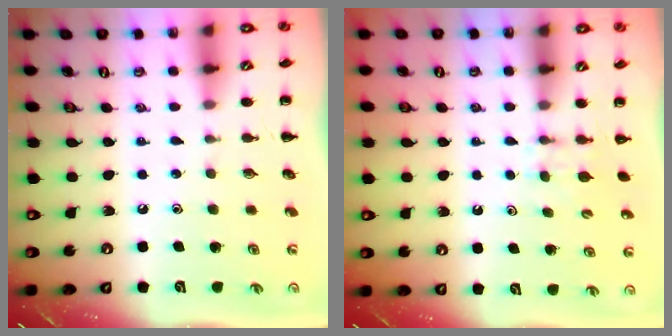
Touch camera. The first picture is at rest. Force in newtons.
{"total": 4.1, "press": 3.9, "slide": 1.3}